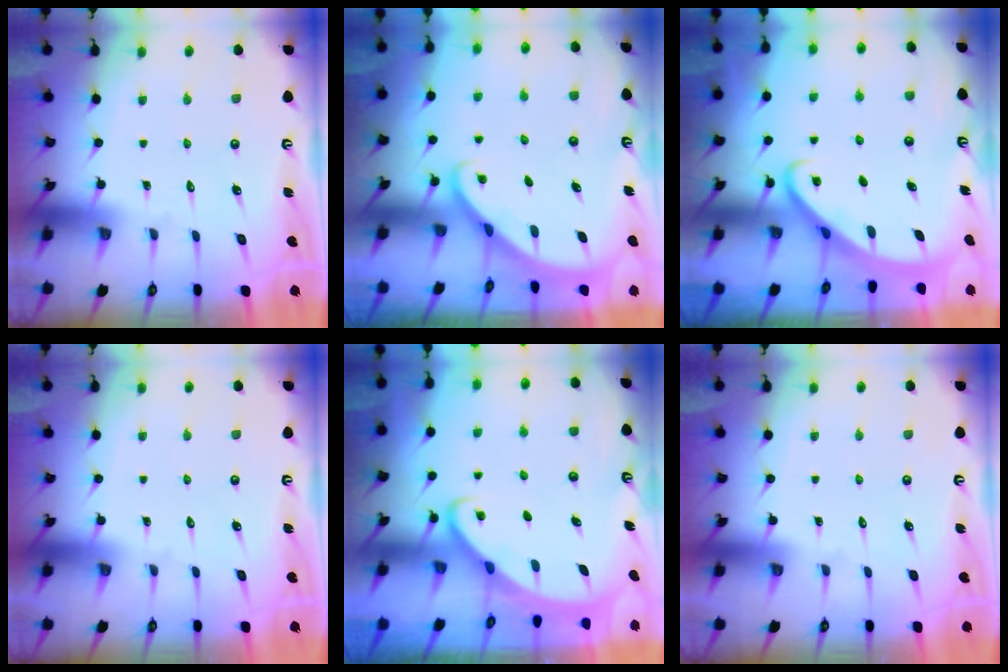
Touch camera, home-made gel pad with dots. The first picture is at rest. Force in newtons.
{"total": 1.6, "press": 1.6, "slide": 0.0}
{"total": 2.7, "press": 2.6, "slide": 0.3}
{"total": 0.0}
{"total": 2.3, "press": 2.2, "slide": 0.3}
{"total": 0.0}